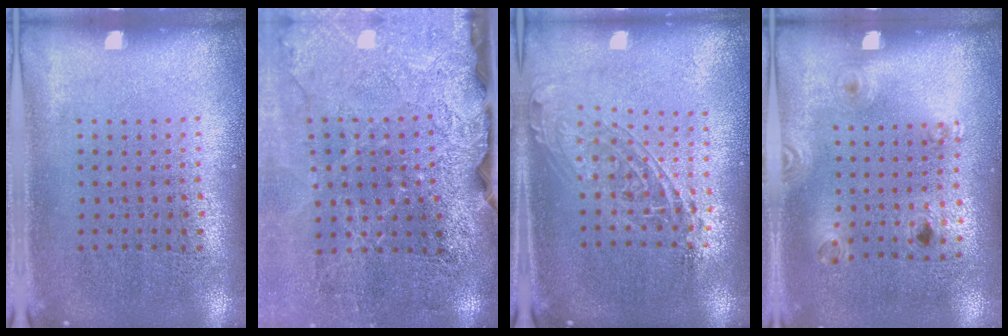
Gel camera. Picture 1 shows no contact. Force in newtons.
{"total": 4.1, "press": 3.4, "slide": 2.4}
{"total": 1.5, "press": 1.3, "slide": 0.9}
{"total": 1.3, "press": 0.9, "slide": 1.0}